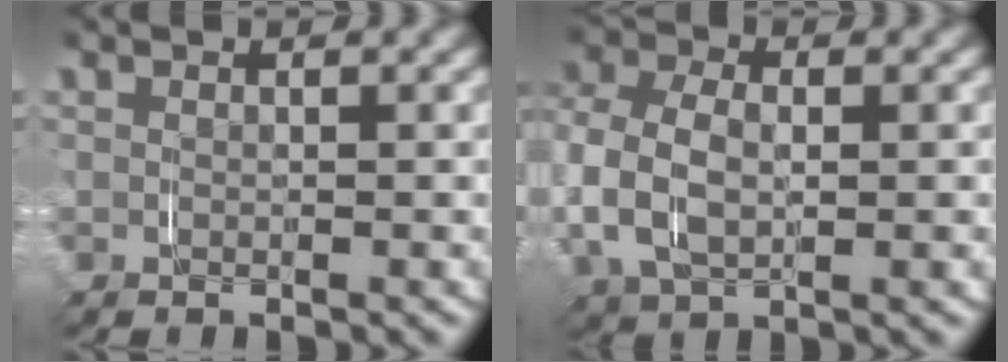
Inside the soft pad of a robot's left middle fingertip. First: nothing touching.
{"total": 2.4, "force": [-0.3, 2.0, 1.3], "torque": [-0.038, -0.001, -0.011]}